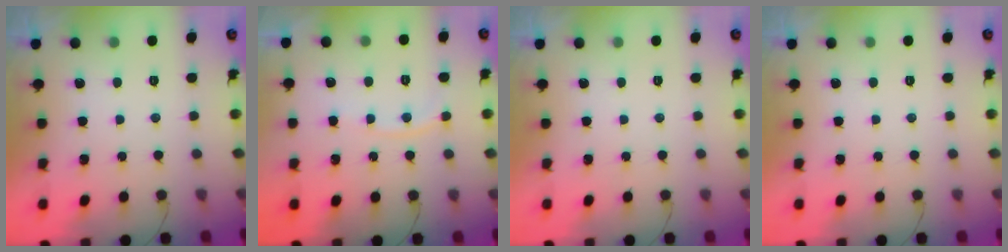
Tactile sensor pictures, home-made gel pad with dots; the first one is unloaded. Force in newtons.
{"total": 5.3, "press": 5.2, "slide": 0.8}
{"total": 0.0}
{"total": 0.0}